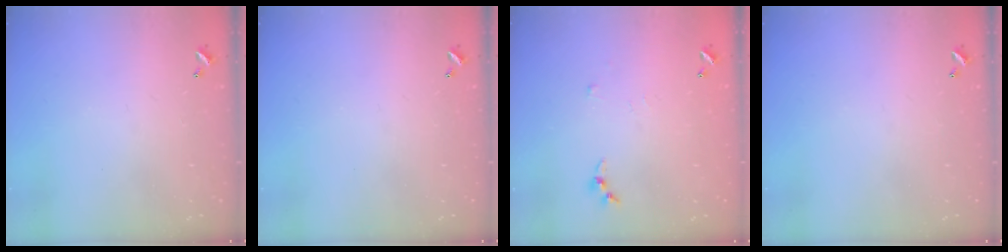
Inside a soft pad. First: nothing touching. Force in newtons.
{"total": 0.0}
{"total": 3.7, "press": 3.7, "slide": 0.5}
{"total": 0.0}